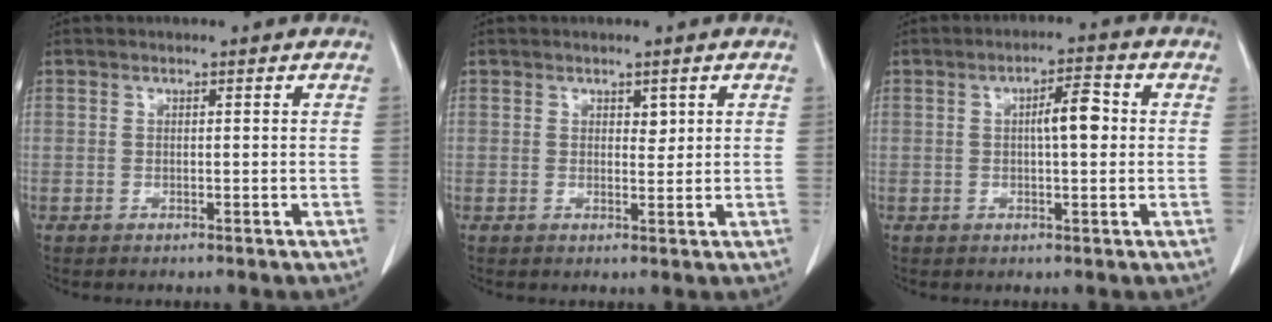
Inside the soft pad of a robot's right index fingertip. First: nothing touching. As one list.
[{"total": 1.3, "force": [0.7, 0.8, 0.8], "torque": [-0.007, -0.005, 0.011]}, {"total": 4.9, "force": [0.5, 1.1, 4.7], "torque": [-0.076, 0.010, 0.004]}]